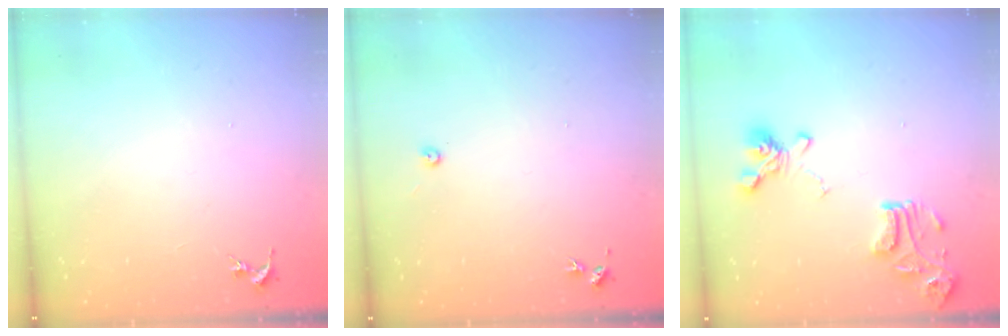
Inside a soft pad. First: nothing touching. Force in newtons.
{"total": 3.0, "press": 3.0, "slide": 0.4}
{"total": 15.9, "press": 15.8, "slide": 1.7}